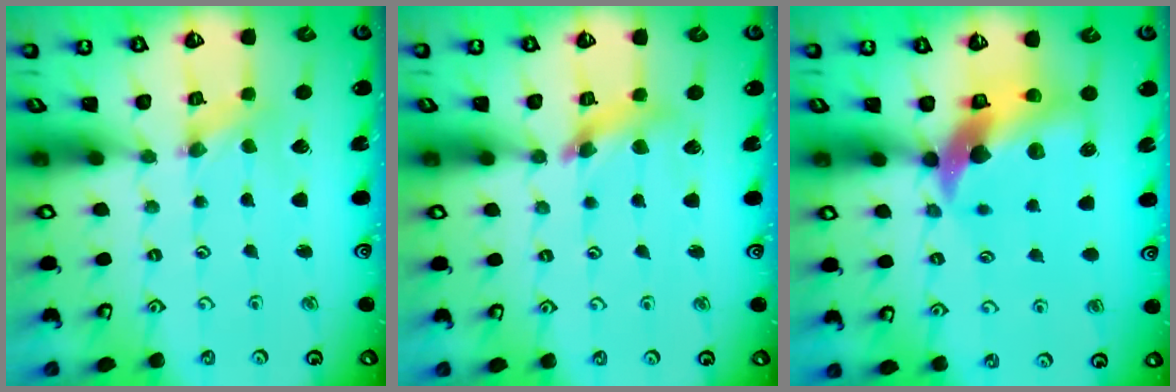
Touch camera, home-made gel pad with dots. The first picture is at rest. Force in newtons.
{"total": 8.3, "press": 8.3, "slide": 1.0}
{"total": 14.1, "press": 13.9, "slide": 2.2}